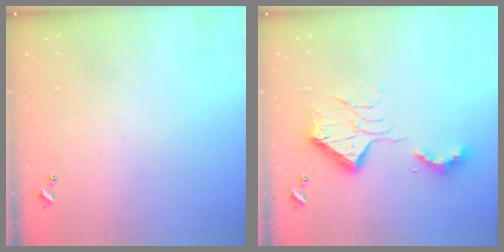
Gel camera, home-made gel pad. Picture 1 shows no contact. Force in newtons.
{"total": 15.7, "press": 15.7, "slide": 1.2}